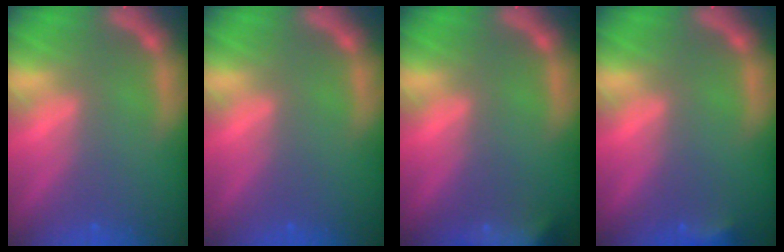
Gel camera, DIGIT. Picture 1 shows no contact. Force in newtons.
{"total": 0.0}
{"total": 9.5}
{"total": 1.9}